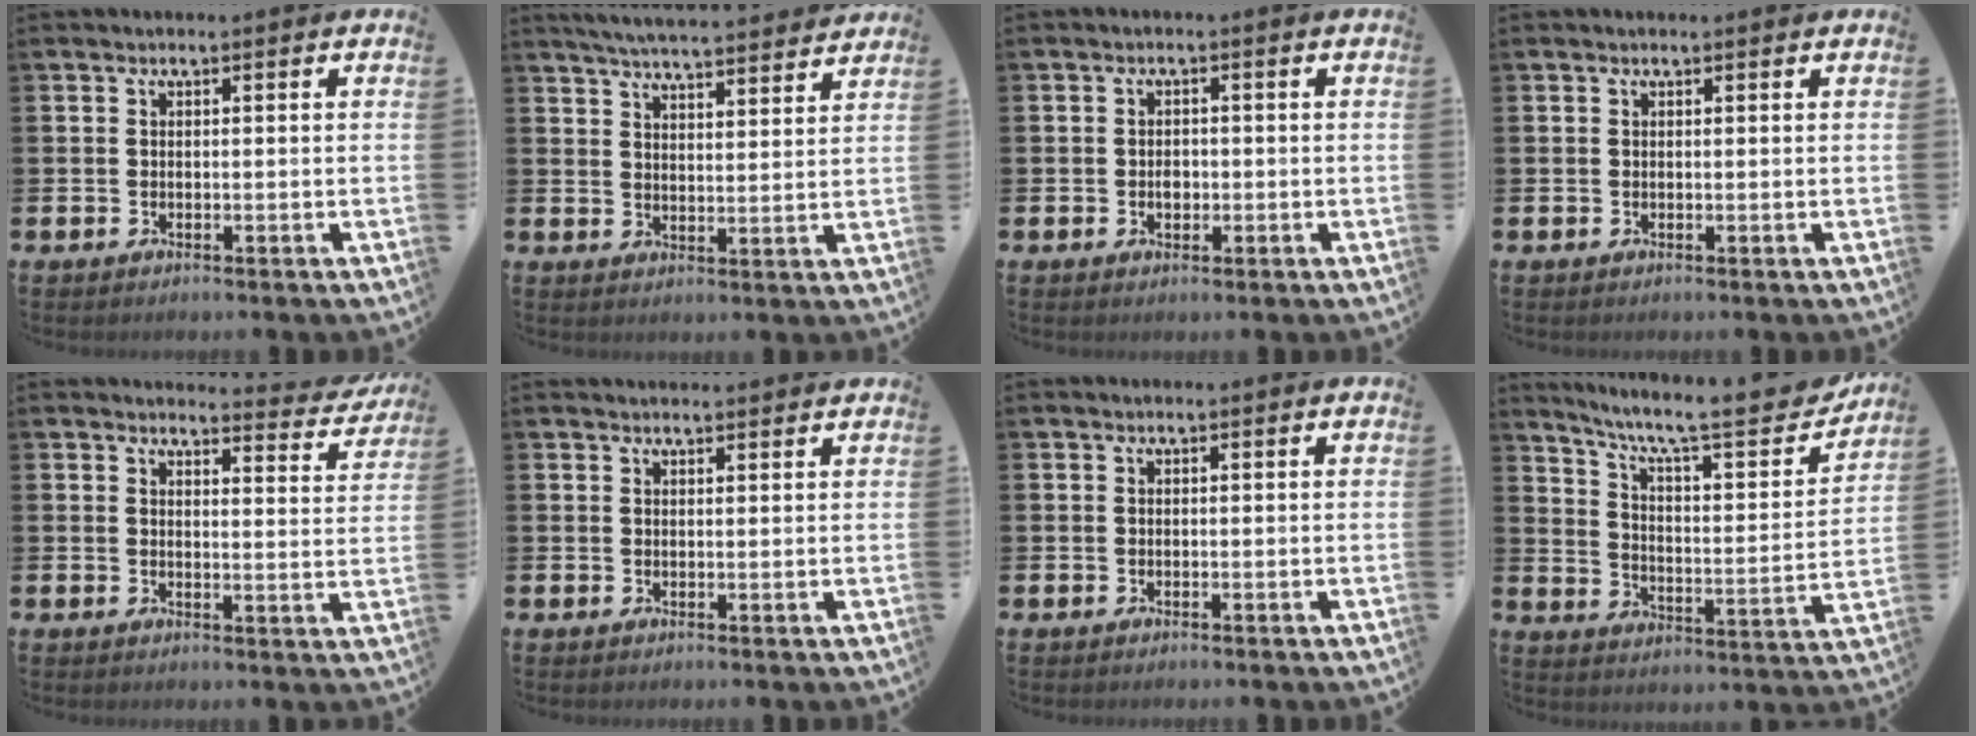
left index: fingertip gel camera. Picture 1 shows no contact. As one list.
[{"total": 5.5, "force": [5.4, 0.1, 1.0], "torque": [-0.035, -0.035, 0.095]}, {"total": 1.7, "force": [-0.2, 1.2, 1.1], "torque": [-0.008, 0.002, -0.008]}, {"total": 0.0}, {"total": 3.2, "force": [3.1, 0.4, 0.3], "torque": [0.003, -0.030, 0.049]}, {"total": 1.3, "force": [1.3, 0.2, 0.0], "torque": [0.006, -0.005, 0.021]}, {"total": 0.0}, {"total": 10.0, "force": [8.2, 2.0, 5.3], "torque": [-0.118, -0.055, 0.130]}]